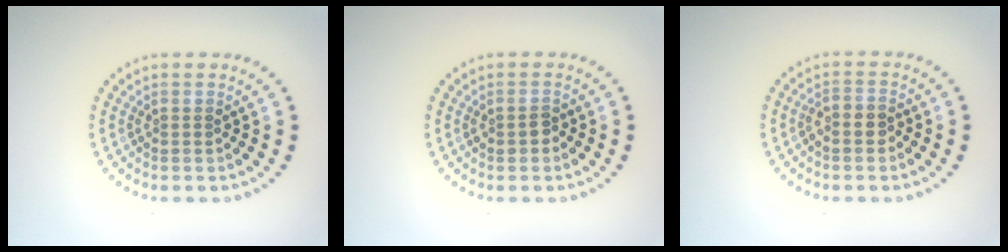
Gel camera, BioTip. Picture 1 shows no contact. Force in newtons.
{"total": 1.2, "press": 1.2, "slide": 0.2}
{"total": 1.5, "press": 1.3, "slide": 0.8}